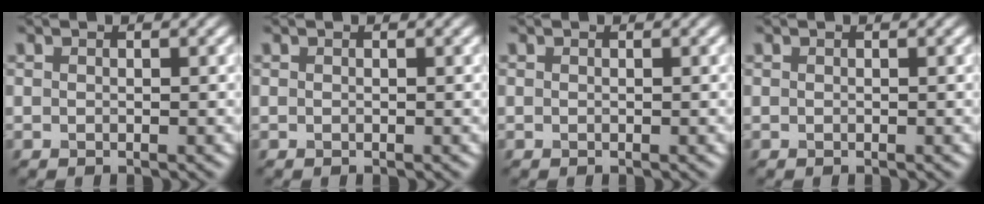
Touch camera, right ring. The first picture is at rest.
{"total": 0.0}
{"total": 0.0}
{"total": 0.0}